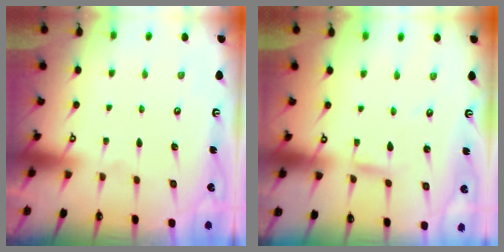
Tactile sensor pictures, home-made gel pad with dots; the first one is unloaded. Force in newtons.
{"total": 2.6, "press": 2.6, "slide": 0.1}